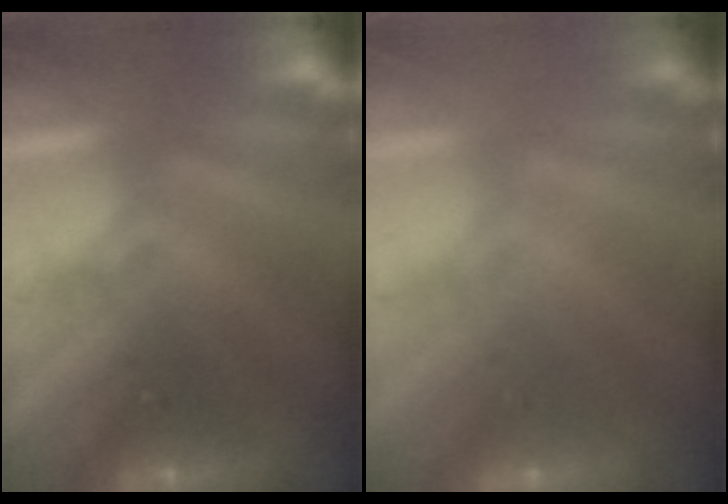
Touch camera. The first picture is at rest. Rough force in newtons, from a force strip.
{"total": 1.9}